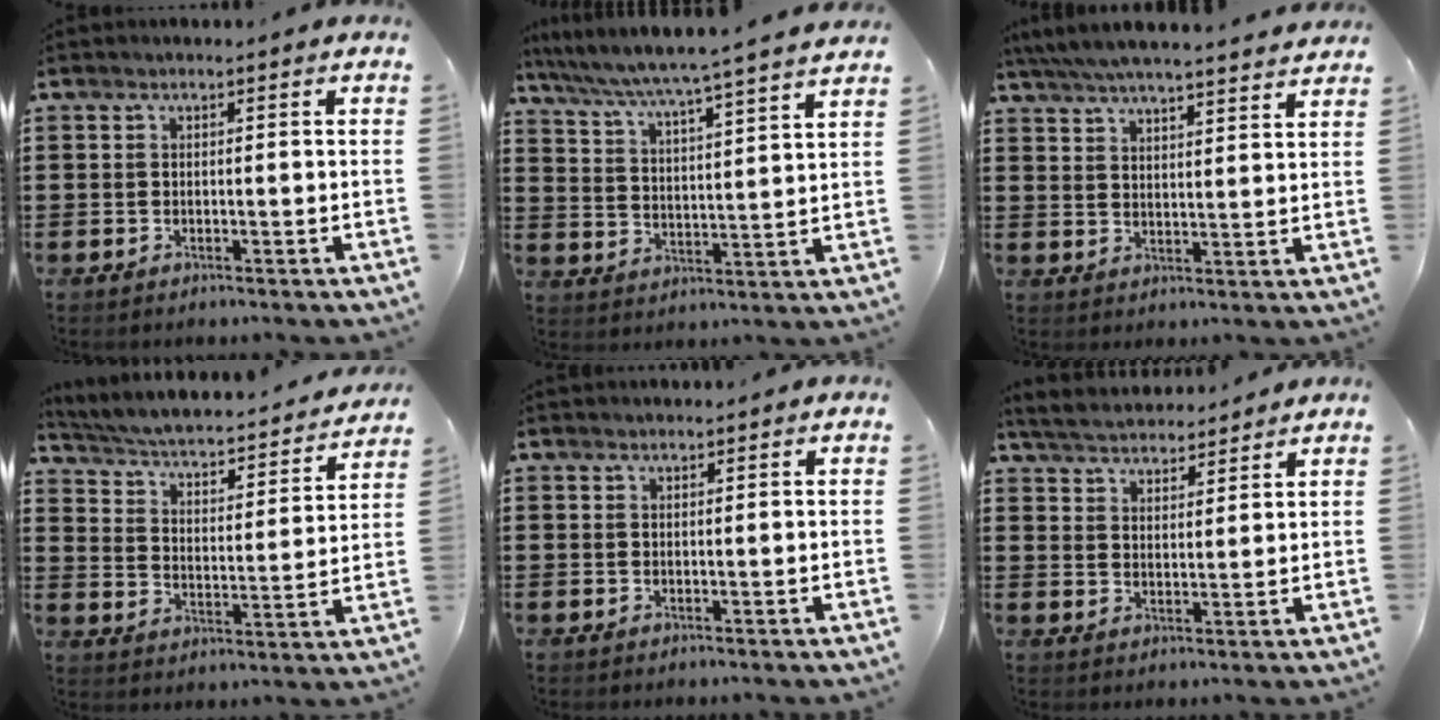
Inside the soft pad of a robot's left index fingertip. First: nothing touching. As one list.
[{"total": 4.7, "force": [4.3, -1.0, 1.6], "torque": [-0.054, -0.041, 0.064]}, {"total": 5.5, "force": [5.3, -0.1, 1.5], "torque": [-0.048, -0.027, 0.095]}, {"total": 3.0, "force": [2.6, 0.5, 1.4], "torque": [-0.045, -0.030, 0.032]}, {"total": 0.9, "force": [0.8, 0.1, 0.1], "torque": [-0.003, -0.001, 0.017]}, {"total": 4.3, "force": [4.3, 0.6, 0.3], "torque": [-0.026, -0.017, 0.077]}]